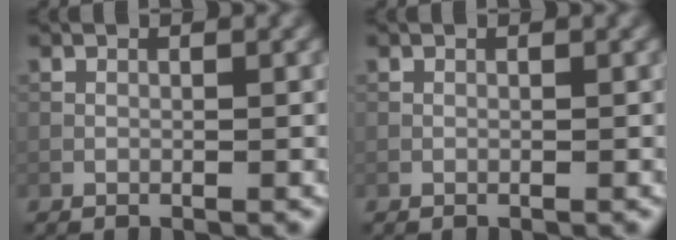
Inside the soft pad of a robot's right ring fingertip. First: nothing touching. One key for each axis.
{"total": 0.0}